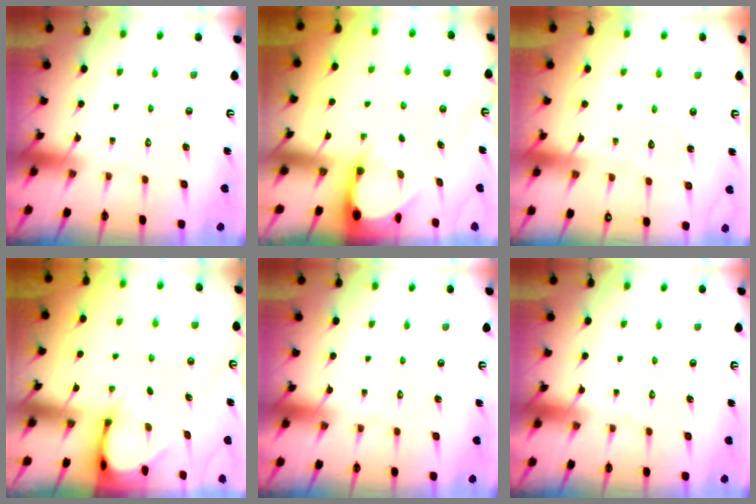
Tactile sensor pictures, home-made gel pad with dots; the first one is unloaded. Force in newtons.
{"total": 3.2, "press": 3.2, "slide": 0.3}
{"total": 3.8, "press": 3.8, "slide": 0.1}
{"total": 3.2, "press": 3.2, "slide": 0.2}
{"total": 0.0}
{"total": 0.0}